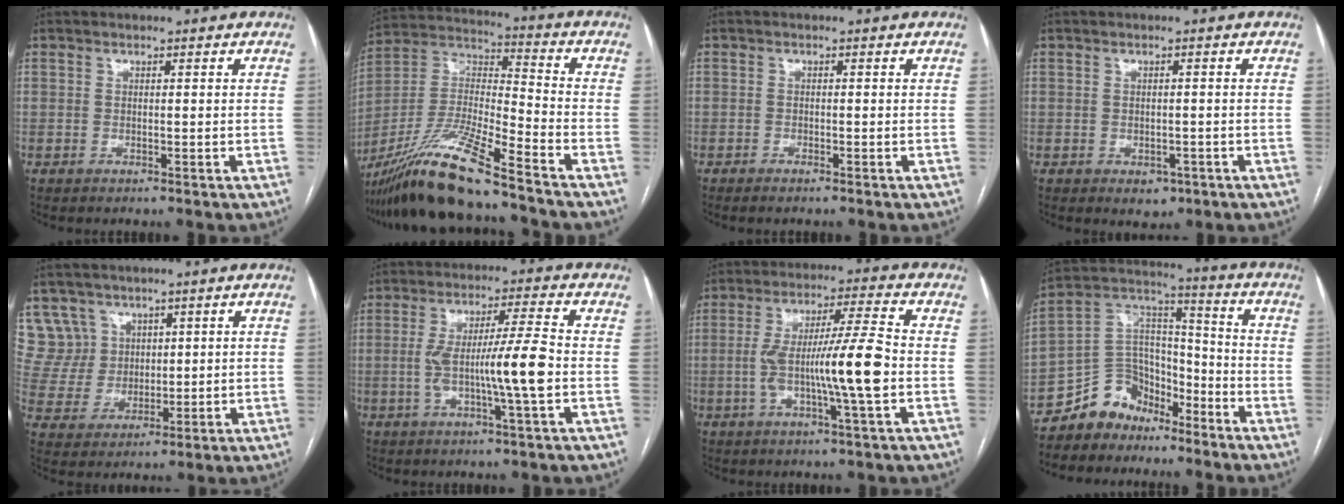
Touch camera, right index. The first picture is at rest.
{"total": 17.0, "force": [-13.5, -0.1, 10.4], "torque": [-0.219, -0.018, -0.255]}
{"total": 0.9, "force": [-0.8, 0.0, 0.5], "torque": [-0.013, -0.001, -0.012]}
{"total": 2.6, "force": [-1.3, 1.8, 1.4], "torque": [-0.012, 0.001, -0.006]}
{"total": 8.0, "force": [5.0, 6.3, -0.1], "torque": [-0.002, 0.023, 0.112]}
{"total": 10.0, "force": [-1.6, -0.4, 9.9], "torque": [-0.181, 0.005, -0.029]}
{"total": 12.2, "force": [-1.9, -0.2, 12.0], "torque": [-0.221, 0.005, -0.038]}
{"total": 10.4, "force": [-8.0, 6.5, 1.3], "torque": [-0.023, 0.066, -0.148]}